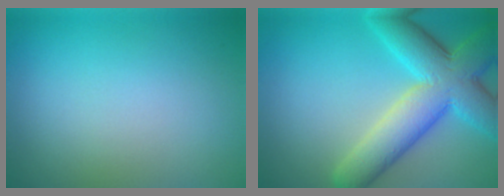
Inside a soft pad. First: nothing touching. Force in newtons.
{"total": 9.4, "press": 9.4, "slide": 0.3}